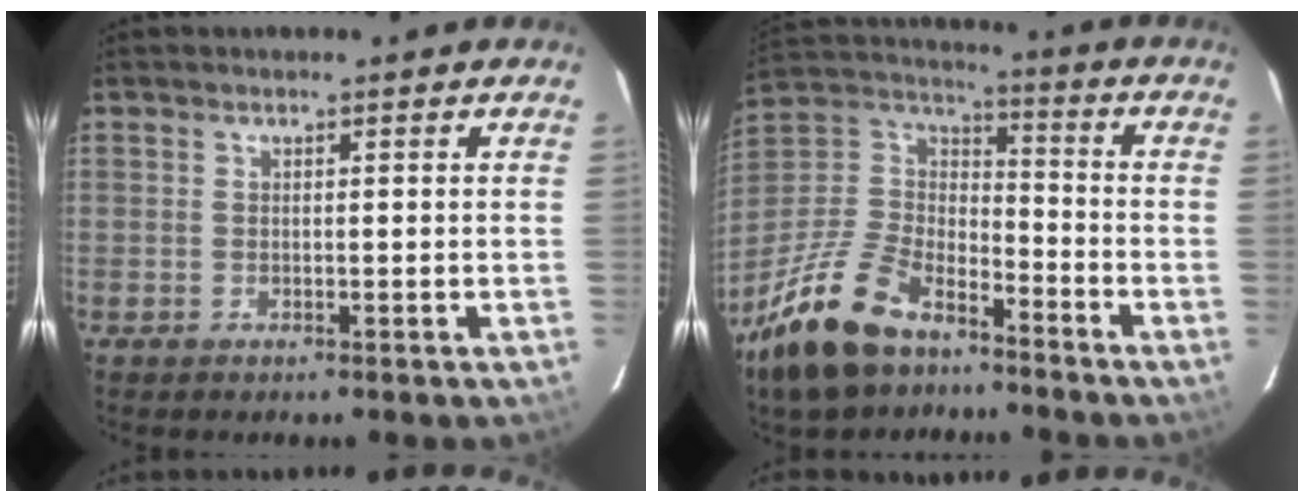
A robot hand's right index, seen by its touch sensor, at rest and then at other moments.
{"total": 20.6, "force": [-13.8, 10.1, 11.4], "torque": [-0.251, 0.002, -0.246]}